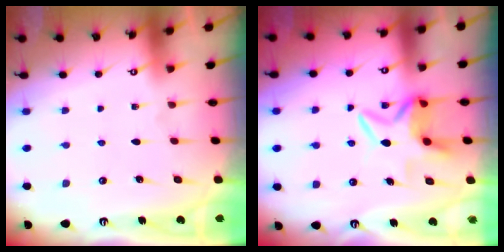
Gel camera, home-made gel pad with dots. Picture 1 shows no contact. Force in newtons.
{"total": 6.8, "press": 6.8, "slide": 1.0}